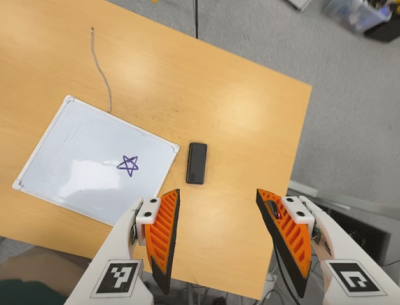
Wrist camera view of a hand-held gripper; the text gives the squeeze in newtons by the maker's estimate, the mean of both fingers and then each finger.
{"total": 0.0}